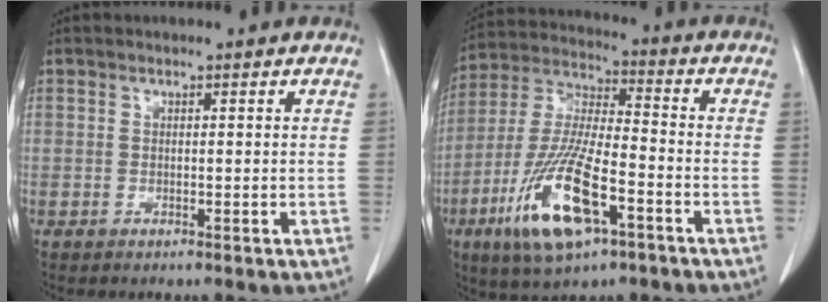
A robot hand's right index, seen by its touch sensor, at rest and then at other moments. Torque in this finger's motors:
{"motor_torque": [1.52, -0.61, 0.90, 0.21]}